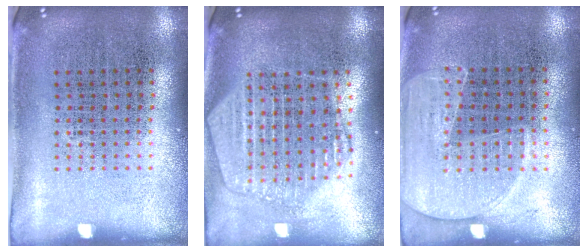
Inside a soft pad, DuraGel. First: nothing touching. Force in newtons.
{"total": 2.2, "press": 2.0, "slide": 1.0}
{"total": 1.6, "press": 1.4, "slide": 0.8}